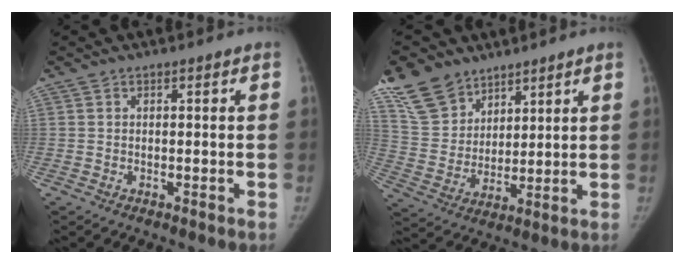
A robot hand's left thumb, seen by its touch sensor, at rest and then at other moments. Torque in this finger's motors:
{"motor_torque": [1.46, -0.24, 1.47, -1.31, 0.24]}